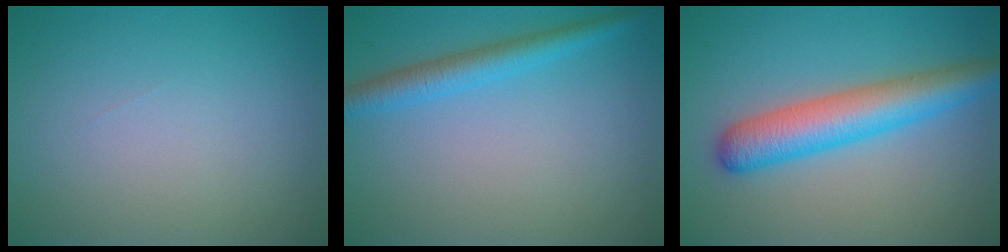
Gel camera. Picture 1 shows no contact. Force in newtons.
{"total": 3.0, "press": 3.0, "slide": 0.0}
{"total": 6.1, "press": 6.1, "slide": 0.2}